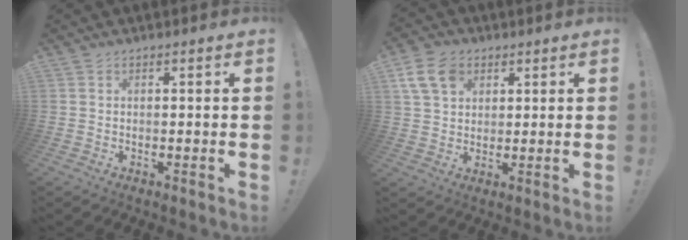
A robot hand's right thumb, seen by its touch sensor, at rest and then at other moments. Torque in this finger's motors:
{"motor_torque": [0.04, 0.04, 0.62, 0.20, 0.00]}